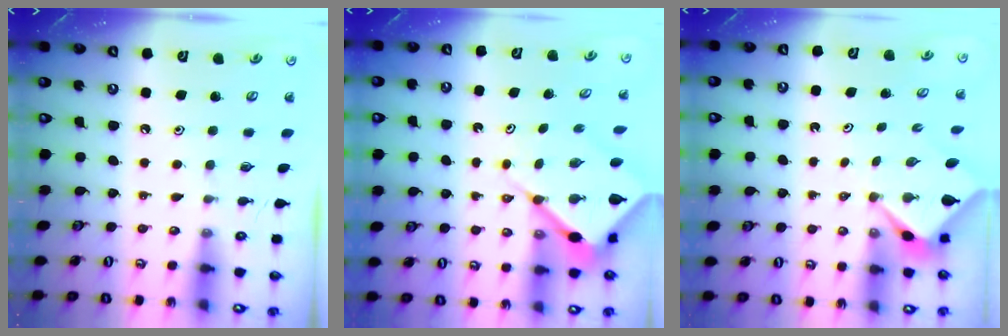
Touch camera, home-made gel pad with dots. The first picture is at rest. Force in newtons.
{"total": 9.4, "press": 9.3, "slide": 0.9}
{"total": 2.6, "press": 2.5, "slide": 0.2}